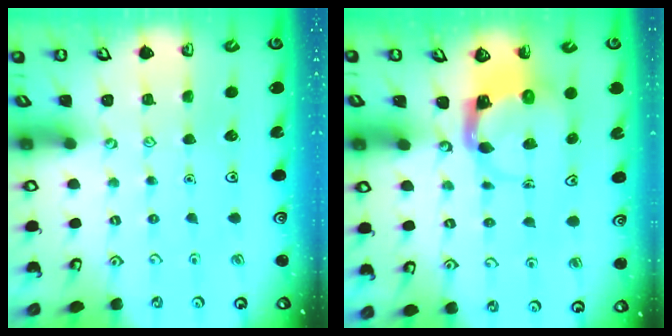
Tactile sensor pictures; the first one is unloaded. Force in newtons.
{"total": 3.7, "press": 3.7, "slide": 0.7}